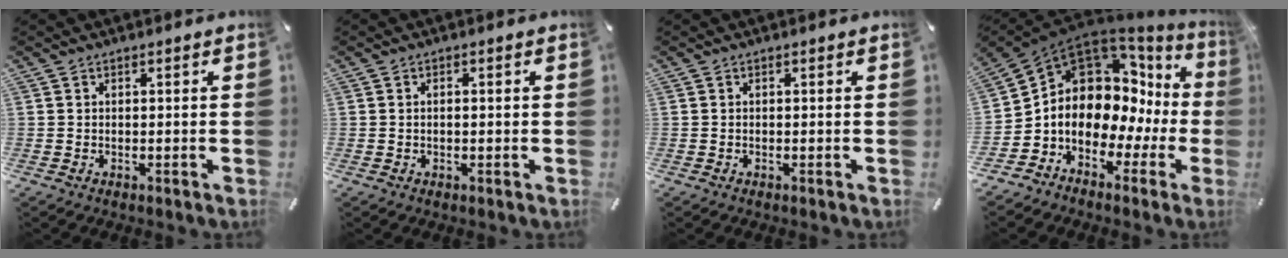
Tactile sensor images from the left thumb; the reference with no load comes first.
{"total": 1.1, "force": [-0.1, 0.5, 0.9], "torque": [-0.018, 0.003, -0.003]}
{"total": 0.0}
{"total": 11.1, "force": [2.6, 9.2, 5.7], "torque": [-0.109, -0.057, 0.044]}